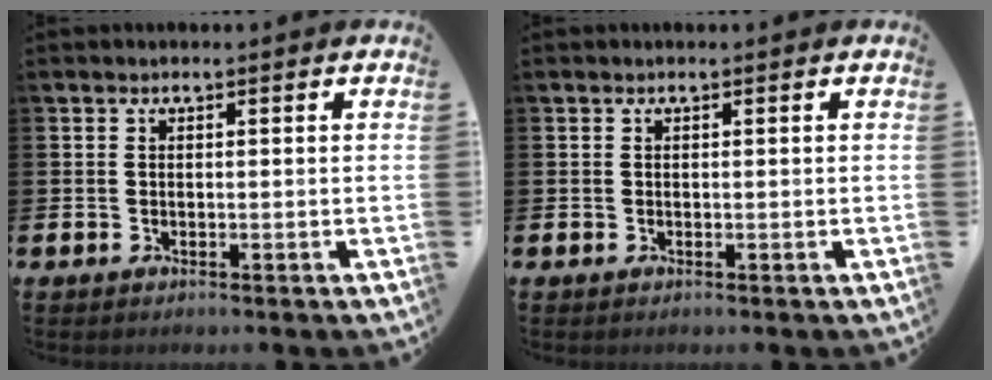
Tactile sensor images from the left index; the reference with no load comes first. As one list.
[{"total": 0.0}]